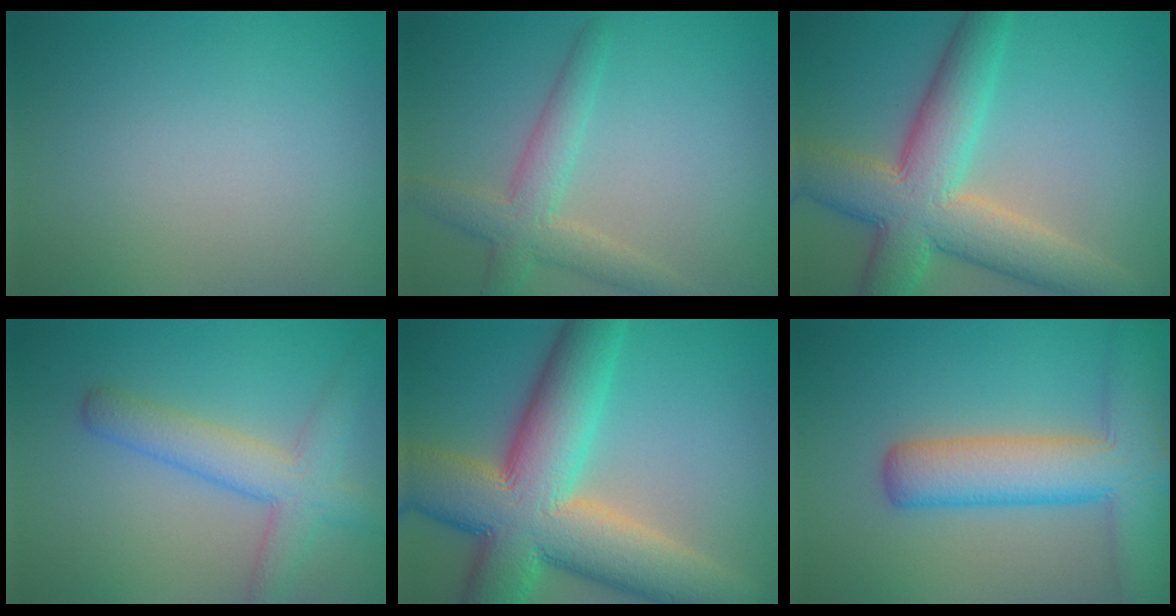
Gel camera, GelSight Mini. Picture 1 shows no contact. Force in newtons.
{"total": 3.8, "press": 3.8, "slide": 0.2}
{"total": 9.7, "press": 9.7, "slide": 0.4}
{"total": 4.6, "press": 4.6, "slide": 0.3}
{"total": 14.3, "press": 14.3, "slide": 0.8}
{"total": 8.1, "press": 8.1, "slide": 0.5}